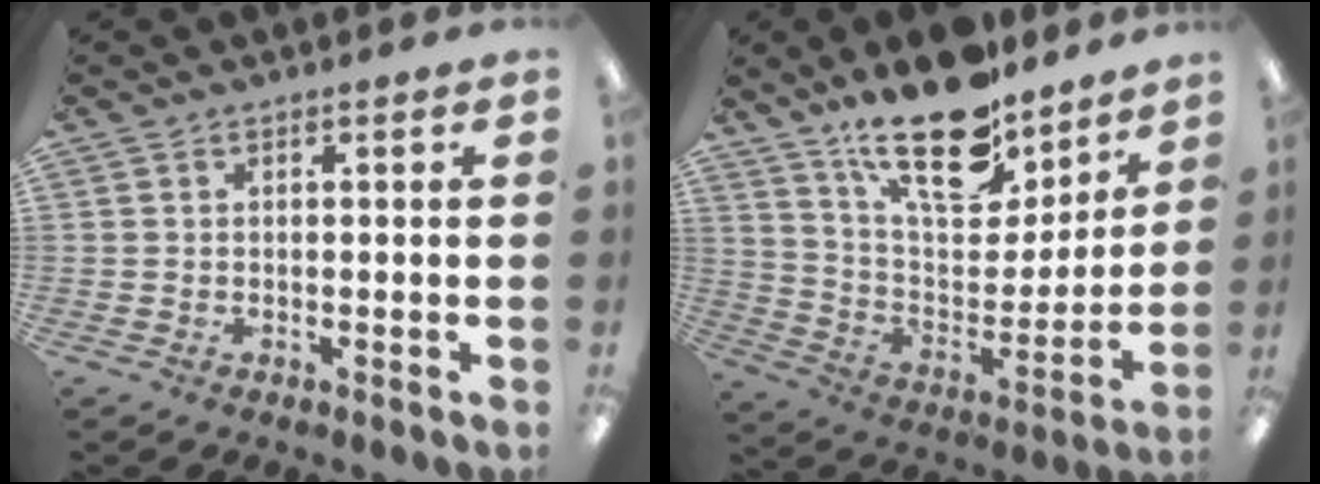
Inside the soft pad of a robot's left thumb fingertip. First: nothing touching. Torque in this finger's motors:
{"motor_torque": [2.68, 1.61, 1.56, -1.22, 0.24]}